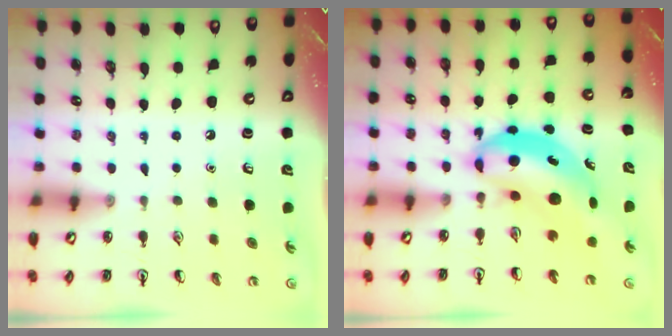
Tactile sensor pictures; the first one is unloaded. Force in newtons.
{"total": 7.7, "press": 7.5, "slide": 1.9}